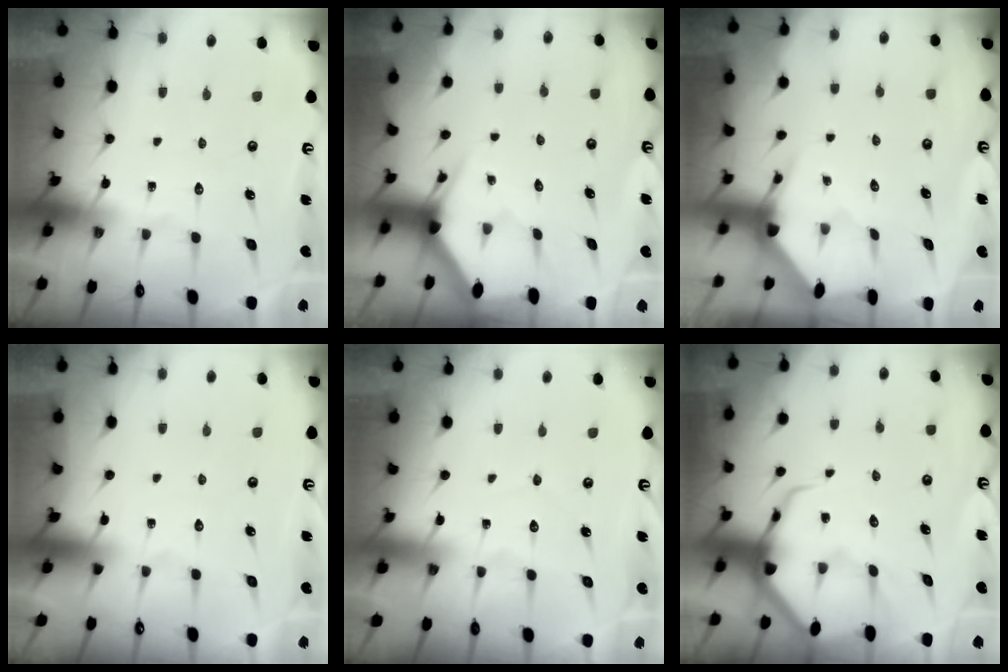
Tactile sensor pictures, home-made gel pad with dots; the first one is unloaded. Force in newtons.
{"total": 3.1, "press": 3.1, "slide": 0.1}
{"total": 3.5, "press": 3.5, "slide": 0.3}
{"total": 3.3, "press": 3.3, "slide": 0.6}
{"total": 2.9, "press": 2.9, "slide": 0.4}
{"total": 7.3, "press": 7.2, "slide": 0.8}